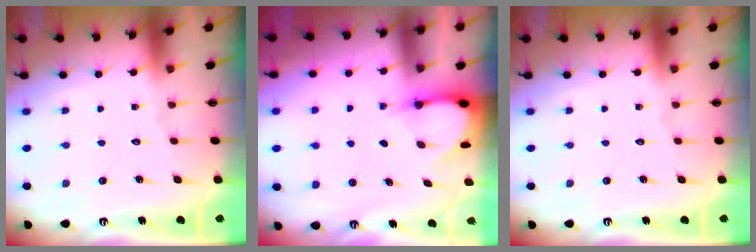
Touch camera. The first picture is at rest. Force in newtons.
{"total": 3.2, "press": 3.2, "slide": 0.3}
{"total": 0.0}